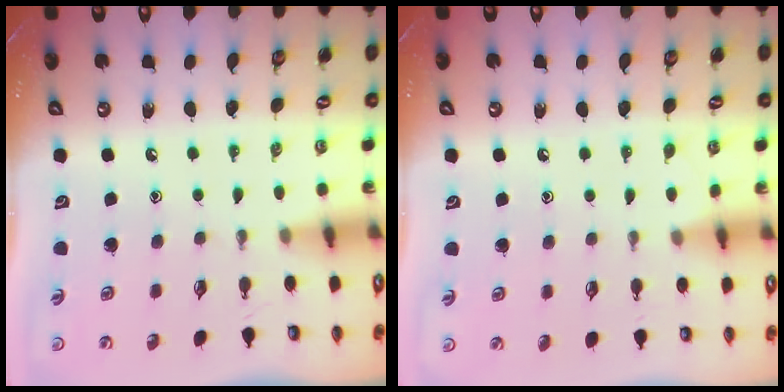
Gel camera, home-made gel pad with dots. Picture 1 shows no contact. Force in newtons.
{"total": 4.3, "press": 4.3, "slide": 0.5}